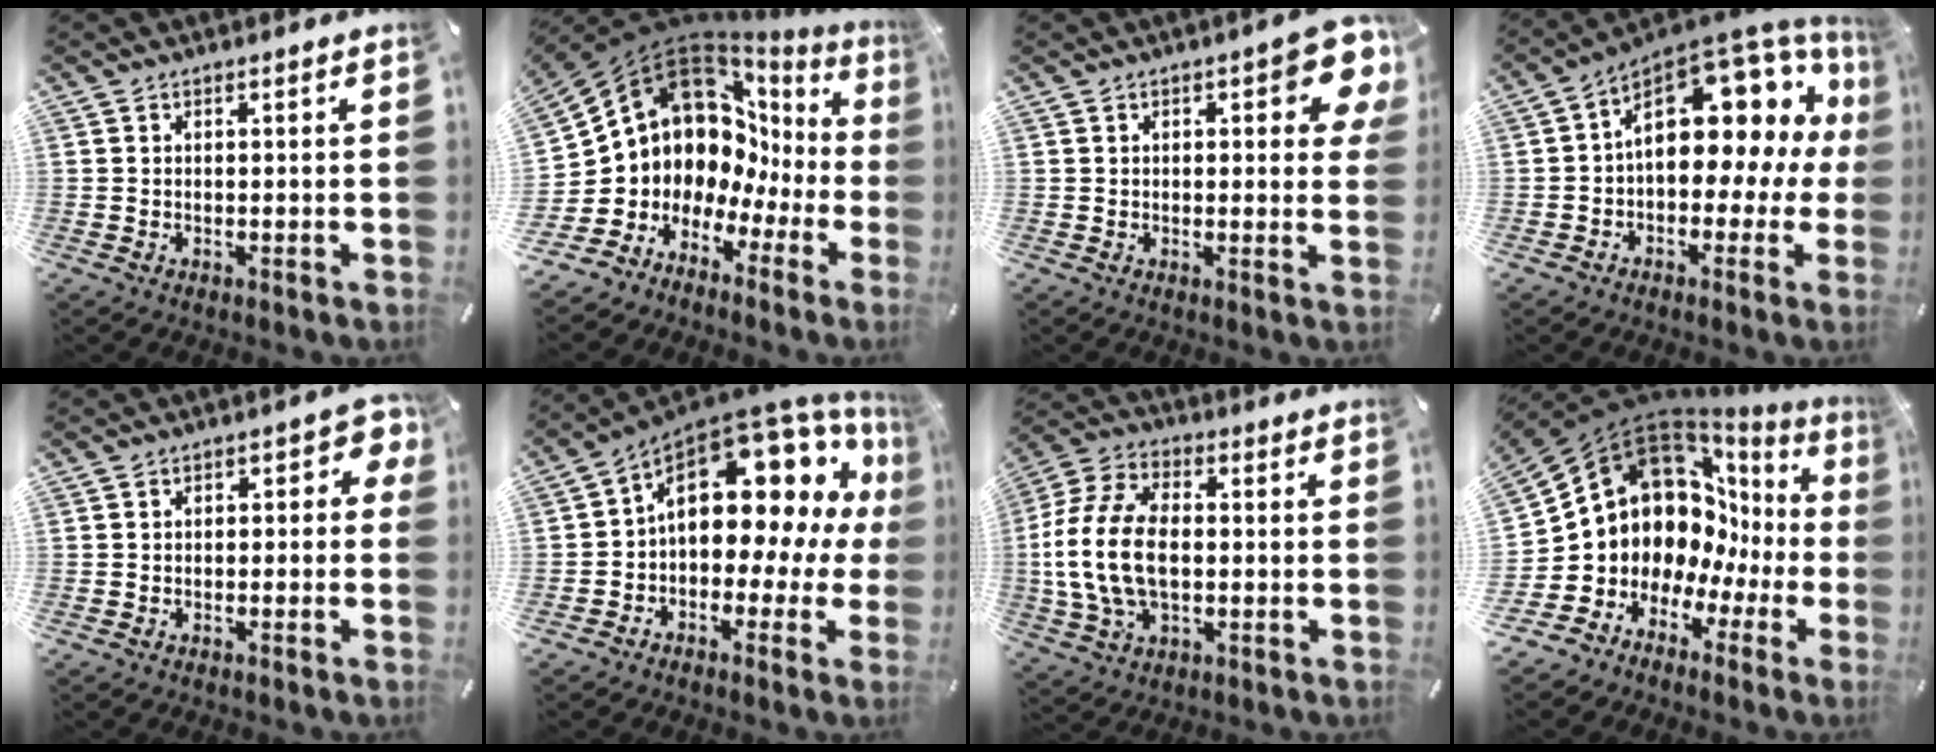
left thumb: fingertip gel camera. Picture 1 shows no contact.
{"total": 10.3, "force": [6.1, 7.8, 2.9], "torque": [-0.067, -0.093, 0.119]}
{"total": 9.8, "force": [3.4, 3.8, 8.3], "torque": [-0.100, -0.015, 0.054]}
{"total": 17.2, "force": [6.2, 10.4, 12.2], "torque": [-0.149, -0.055, 0.103]}
{"total": 3.6, "force": [-0.7, 2.1, 2.8], "torque": [-0.044, 0.013, -0.017]}
{"total": 18.2, "force": [6.1, 10.3, 13.7], "torque": [-0.182, -0.048, 0.099]}
{"total": 15.7, "force": [-1.5, 10.3, 11.8], "torque": [-0.265, 0.004, -0.027]}
{"total": 12.8, "force": [4.8, 10.7, 5.2], "torque": [-0.098, -0.075, 0.099]}